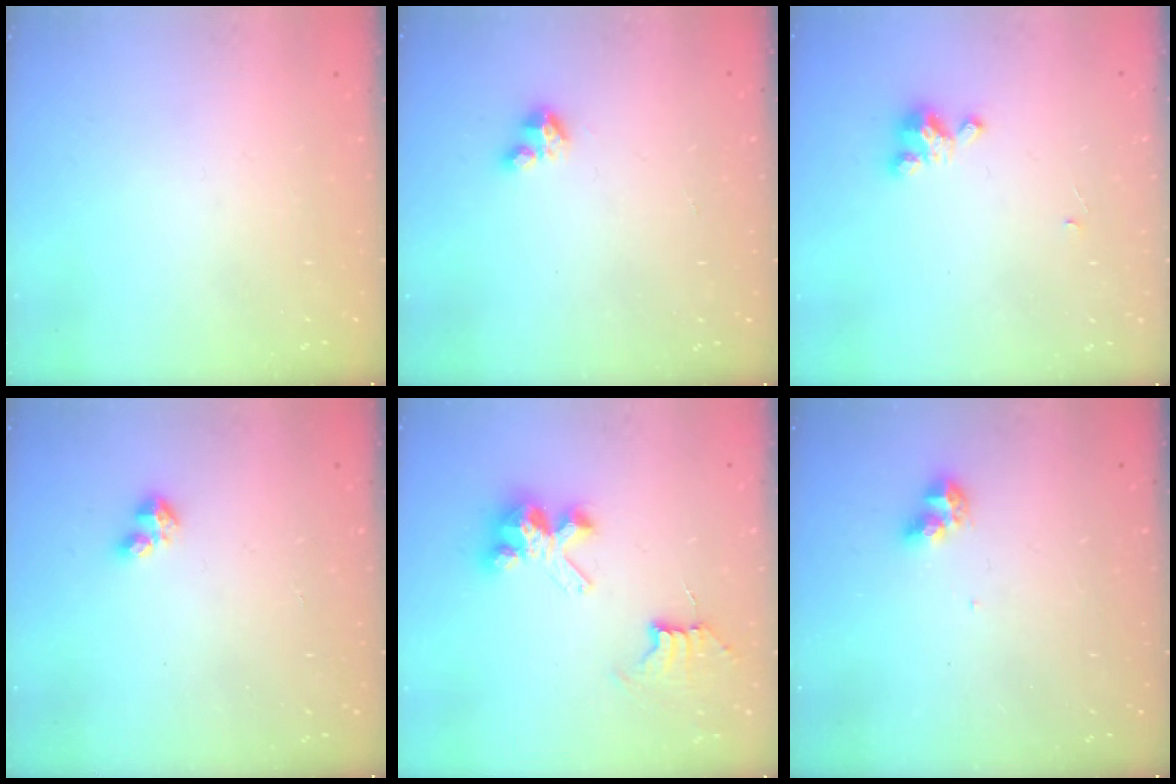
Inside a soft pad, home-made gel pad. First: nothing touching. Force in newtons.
{"total": 2.8, "press": 2.8, "slide": 0.2}
{"total": 3.2, "press": 3.2, "slide": 0.3}
{"total": 3.3, "press": 3.3, "slide": 0.4}
{"total": 7.8, "press": 7.8, "slide": 0.6}
{"total": 6.6, "press": 6.5, "slide": 0.4}